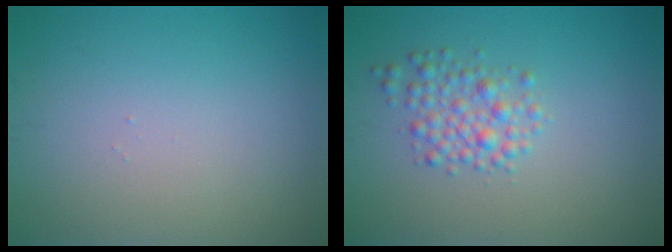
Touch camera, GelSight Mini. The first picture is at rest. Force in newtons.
{"total": 2.6, "press": 2.6, "slide": 0.1}